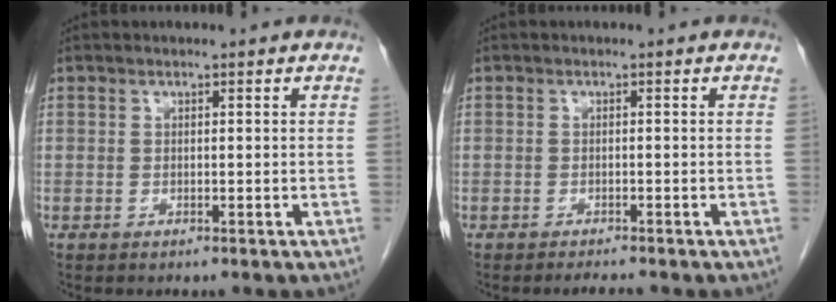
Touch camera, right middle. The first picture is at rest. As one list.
[{"total": 1.3, "force": [-1.3, -0.1, 0.4], "torque": [-0.009, -0.005, -0.017]}]